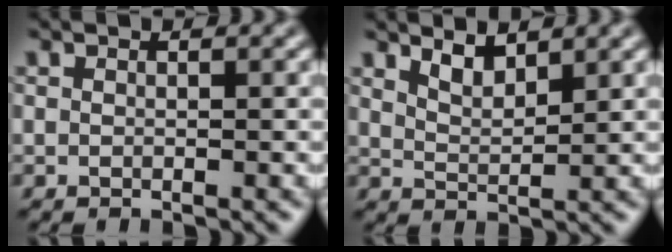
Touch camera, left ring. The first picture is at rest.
{"total": 2.2, "force": [1.8, 0.5, 1.1], "torque": [-0.021, -0.006, 0.036]}